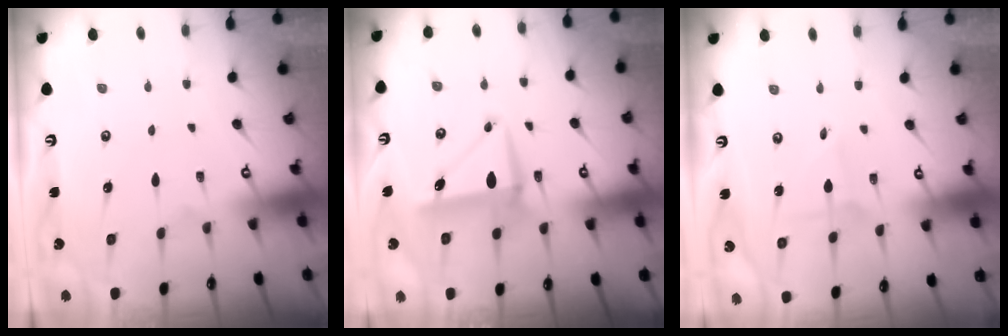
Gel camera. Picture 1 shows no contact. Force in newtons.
{"total": 8.1, "press": 7.8, "slide": 2.2}
{"total": 1.8, "press": 1.8, "slide": 0.1}